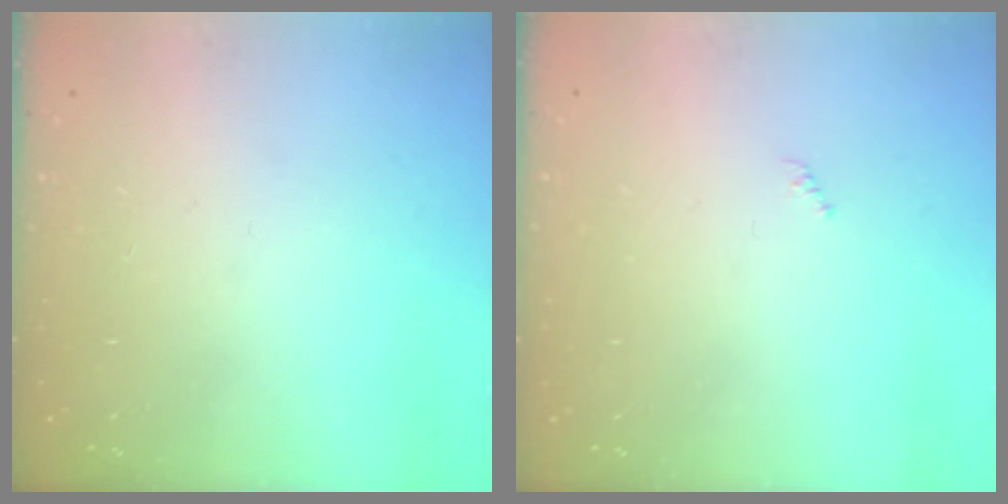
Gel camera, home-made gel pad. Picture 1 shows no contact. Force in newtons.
{"total": 0.0}